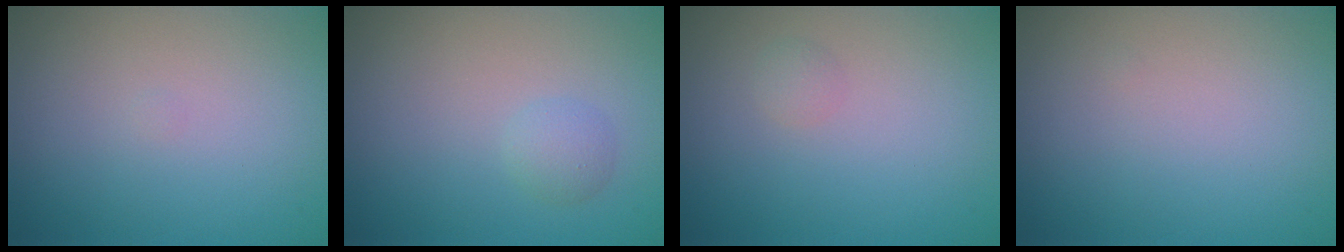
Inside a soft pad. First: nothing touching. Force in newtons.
{"total": 1.4, "press": 1.4, "slide": 0.1}
{"total": 0.7, "press": 0.7, "slide": 0.0}
{"total": 0.0}